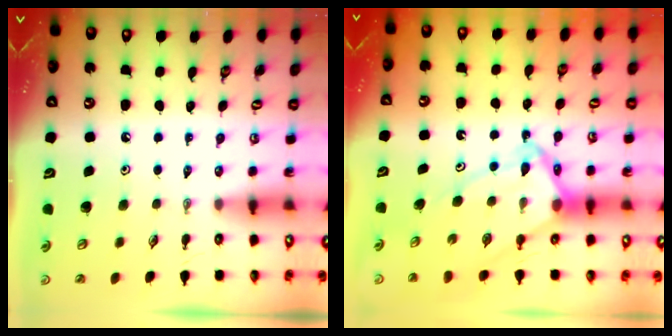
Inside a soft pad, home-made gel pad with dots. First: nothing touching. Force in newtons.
{"total": 10.6, "press": 10.5, "slide": 0.9}